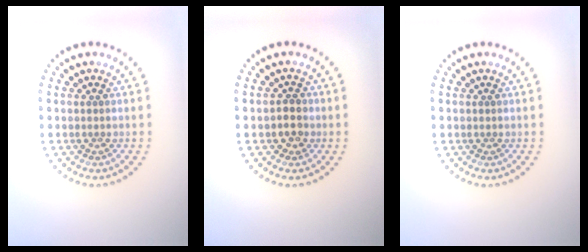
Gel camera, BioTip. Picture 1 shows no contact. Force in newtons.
{"total": 1.3, "press": 1.2, "slide": 0.5}
{"total": 0.0}